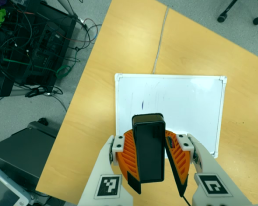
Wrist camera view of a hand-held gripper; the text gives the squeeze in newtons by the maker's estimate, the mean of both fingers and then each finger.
{"total": 8.3, "left": 9.4, "right": 7.2}